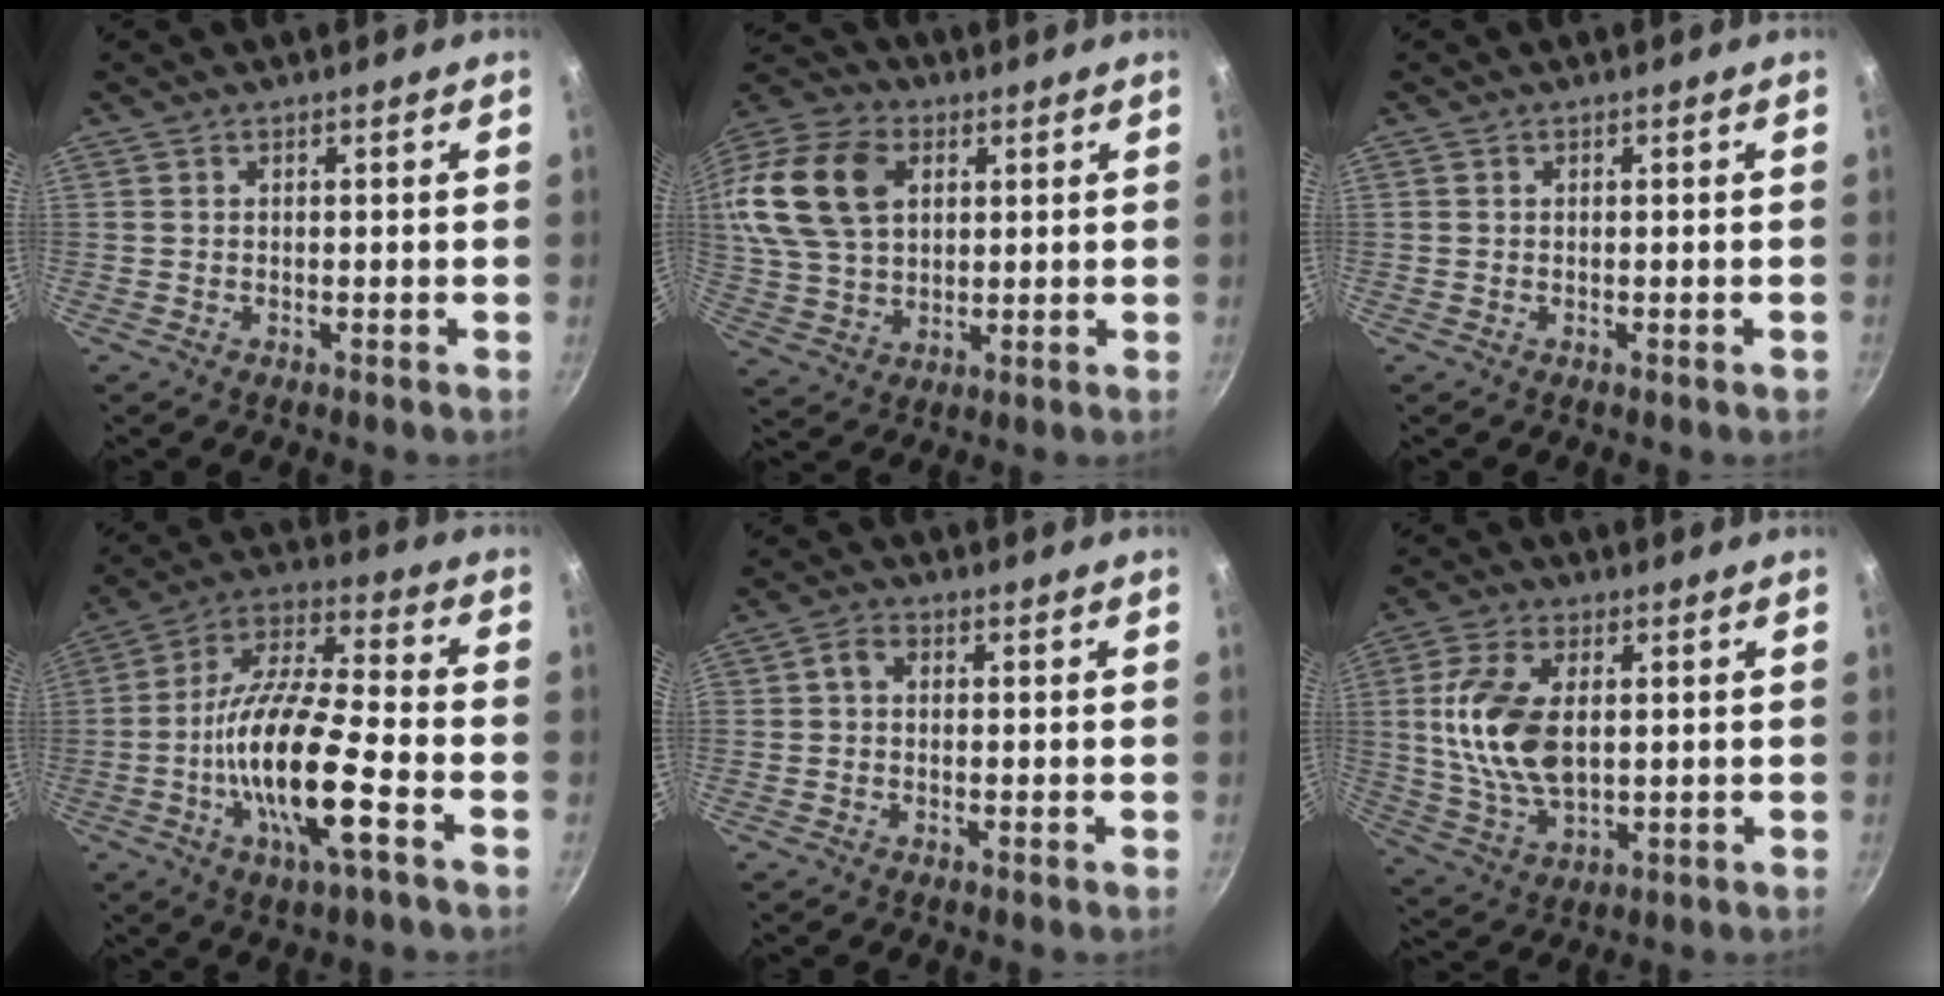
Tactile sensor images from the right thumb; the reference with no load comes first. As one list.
[{"total": 21.0, "force": [5.7, 14.7, 14.0], "torque": [-0.286, 0.016, 0.105]}, {"total": 0.0}, {"total": 18.3, "force": [-5.7, 4.7, 16.7], "torque": [-0.312, 0.031, -0.123]}, {"total": 2.5, "force": [0.0, 1.5, 2.0], "torque": [-0.048, 0.008, -0.009]}, {"total": 13.7, "force": [1.8, 7.6, 11.3], "torque": [-0.214, -0.010, 0.038]}]